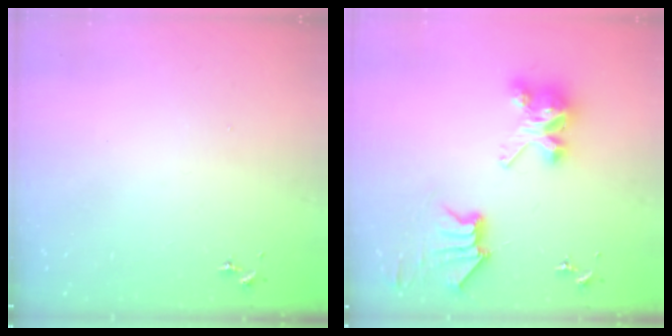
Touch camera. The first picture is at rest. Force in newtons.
{"total": 9.2, "press": 9.2, "slide": 0.7}